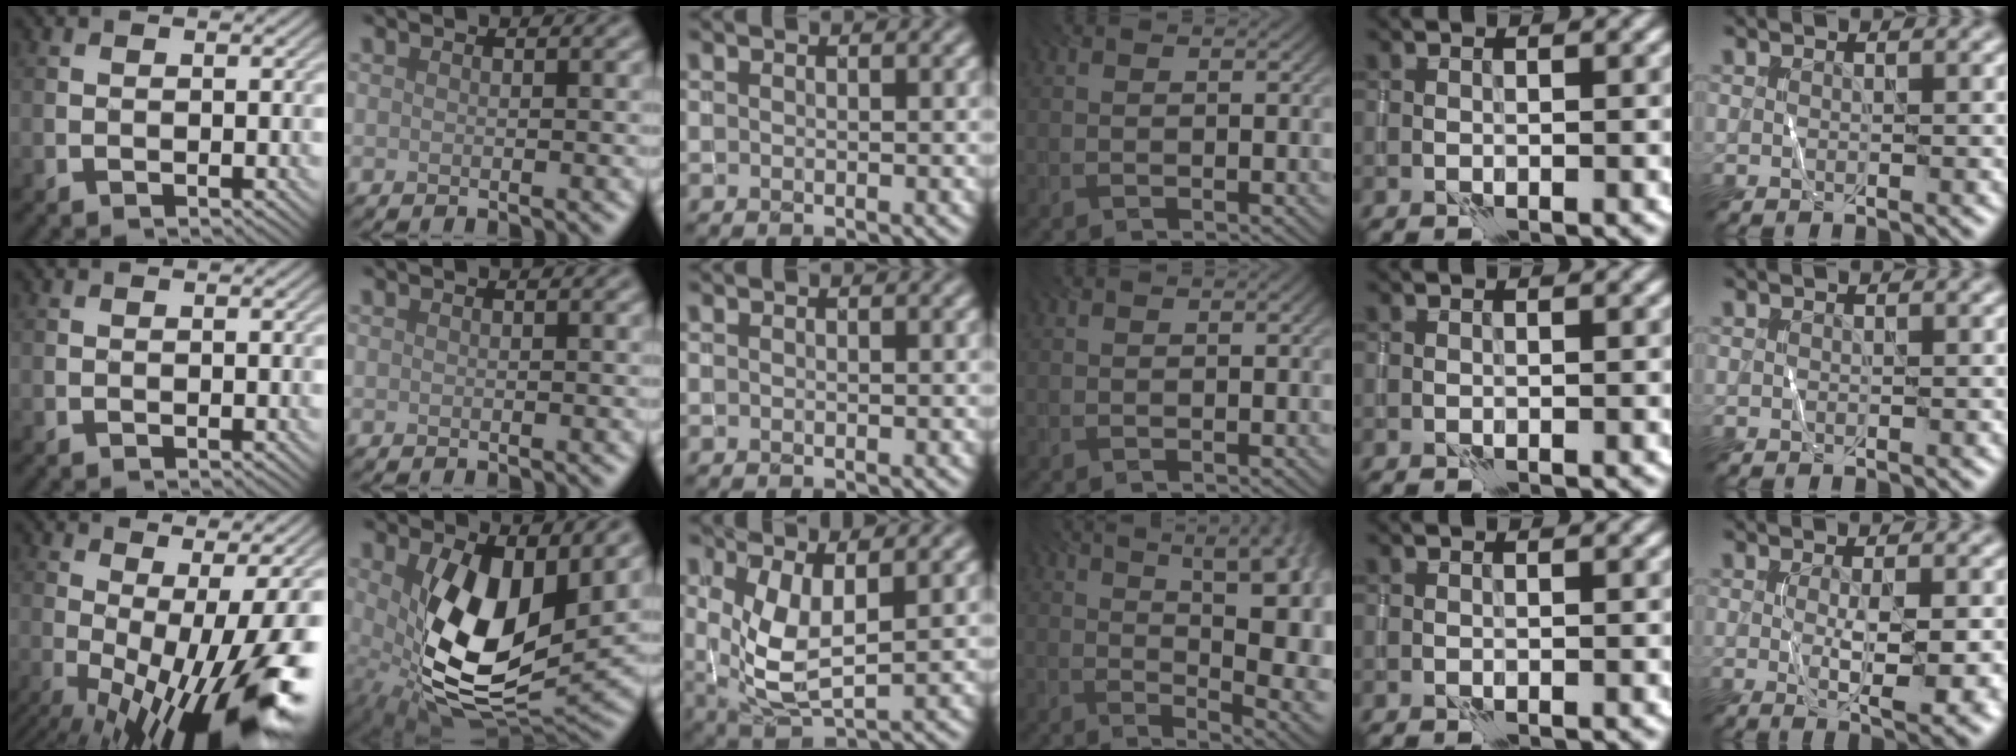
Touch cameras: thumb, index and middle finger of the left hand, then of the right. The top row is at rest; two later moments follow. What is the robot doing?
{"motion": "wrap", "object": "thread"}